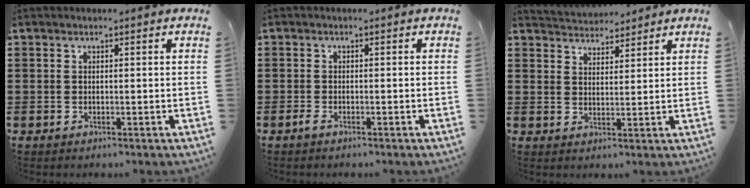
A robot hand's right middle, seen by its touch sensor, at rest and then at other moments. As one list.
[{"total": 1.2, "force": [-0.9, 0.4, 0.6], "torque": [-0.021, -0.007, -0.019]}, {"total": 3.5, "force": [3.4, 0.8, -0.4], "torque": [-0.005, -0.014, 0.065]}]